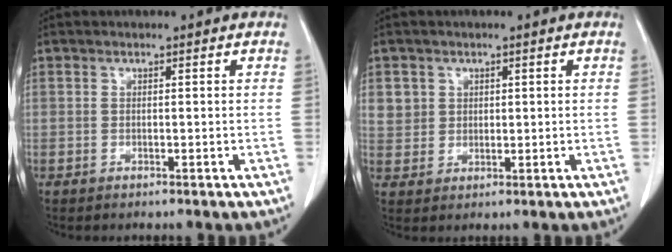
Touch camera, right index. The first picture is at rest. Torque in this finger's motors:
{"motor_torque": [-0.05, 0.04, -0.02, 0.02]}